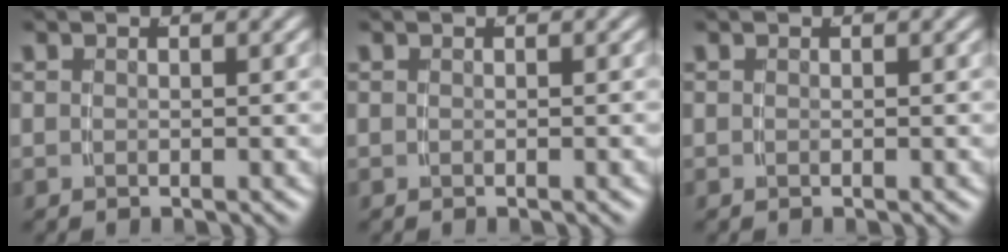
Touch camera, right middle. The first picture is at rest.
{"total": 0.0}
{"total": 0.0}